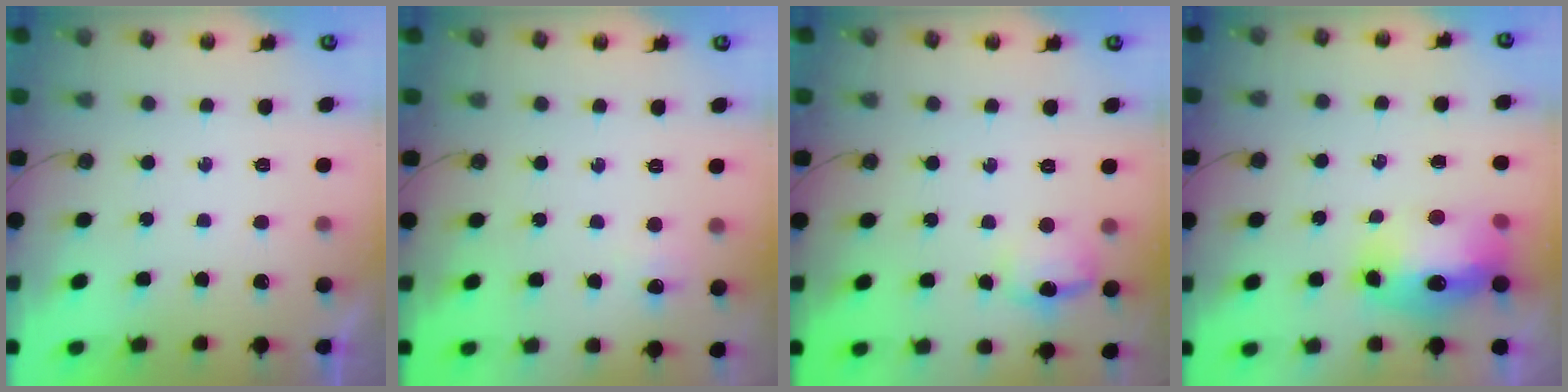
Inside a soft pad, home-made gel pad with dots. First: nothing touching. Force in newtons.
{"total": 3.9, "press": 3.8, "slide": 0.6}
{"total": 10.1, "press": 10.0, "slide": 0.8}
{"total": 15.1, "press": 15.0, "slide": 1.3}